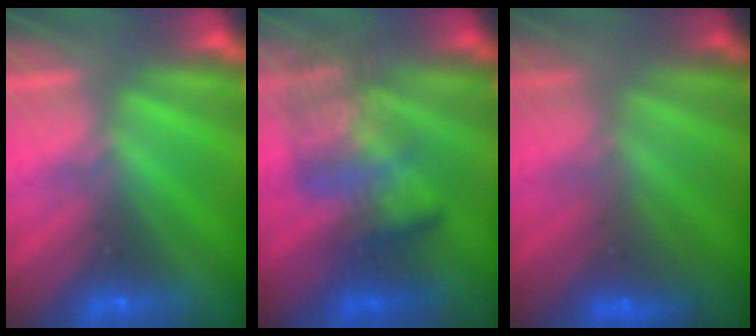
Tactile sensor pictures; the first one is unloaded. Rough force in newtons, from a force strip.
{"total": 3.8}
{"total": 3.0}